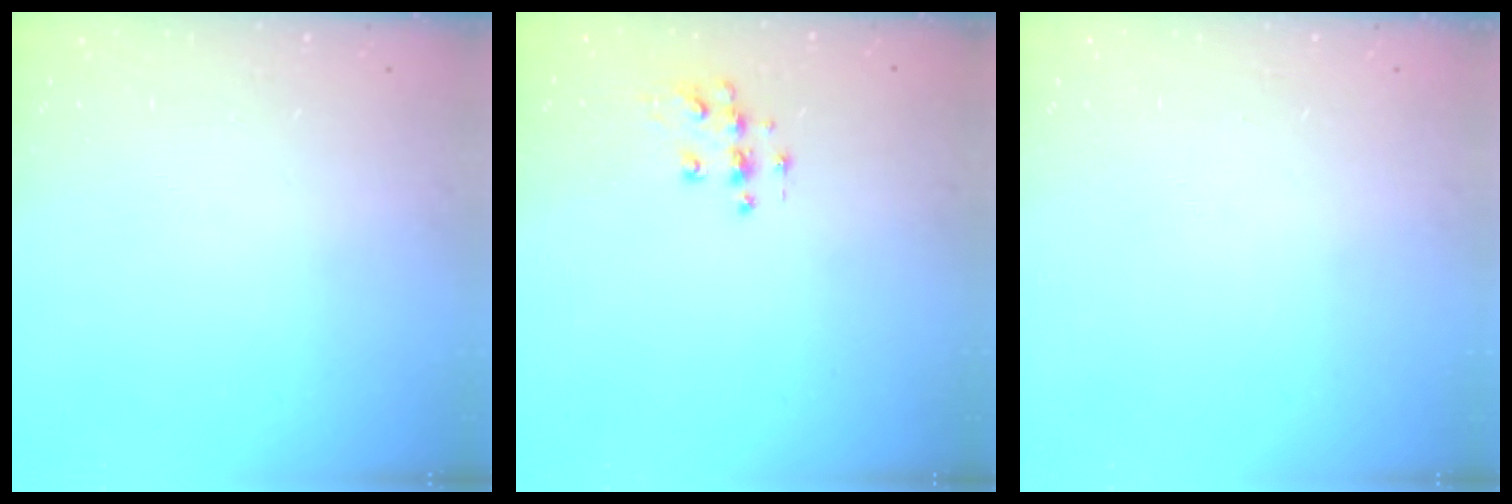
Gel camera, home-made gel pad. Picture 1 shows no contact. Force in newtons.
{"total": 7.3, "press": 7.3, "slide": 0.2}
{"total": 0.0}